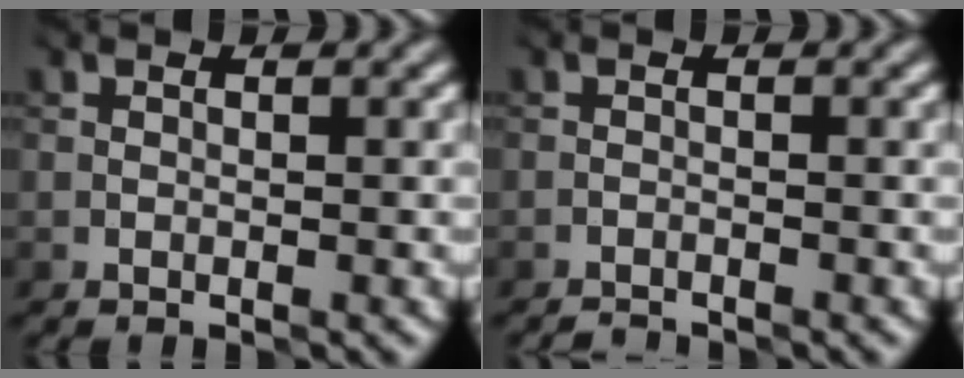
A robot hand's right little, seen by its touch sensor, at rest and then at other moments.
{"total": 1.5, "force": [-1.5, 0.0, 0.0], "torque": [0.001, -0.005, -0.034]}